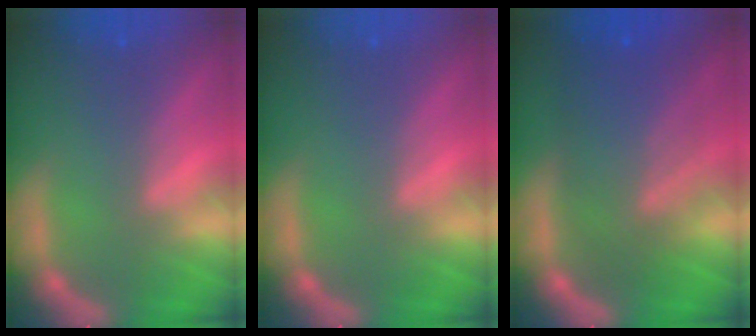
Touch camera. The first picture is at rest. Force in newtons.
{"total": 0.0}
{"total": 8.5}